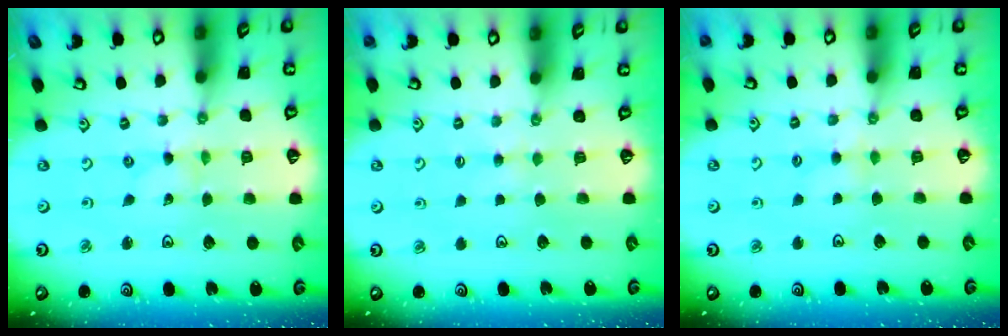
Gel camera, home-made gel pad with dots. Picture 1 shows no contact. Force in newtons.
{"total": 2.5, "press": 2.5, "slide": 0.4}
{"total": 2.7, "press": 2.6, "slide": 0.5}